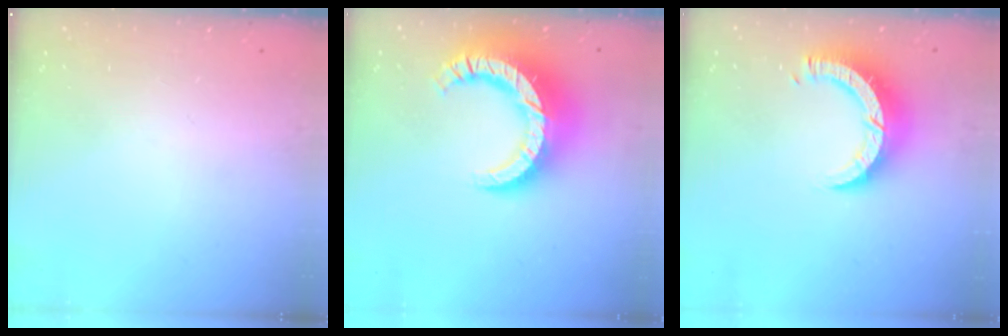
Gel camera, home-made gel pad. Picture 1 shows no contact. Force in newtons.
{"total": 18.8, "press": 18.7, "slide": 2.1}
{"total": 9.7, "press": 9.6, "slide": 1.0}